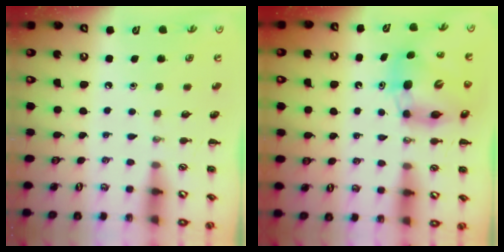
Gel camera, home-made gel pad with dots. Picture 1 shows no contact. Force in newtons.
{"total": 10.7, "press": 10.3, "slide": 2.8}